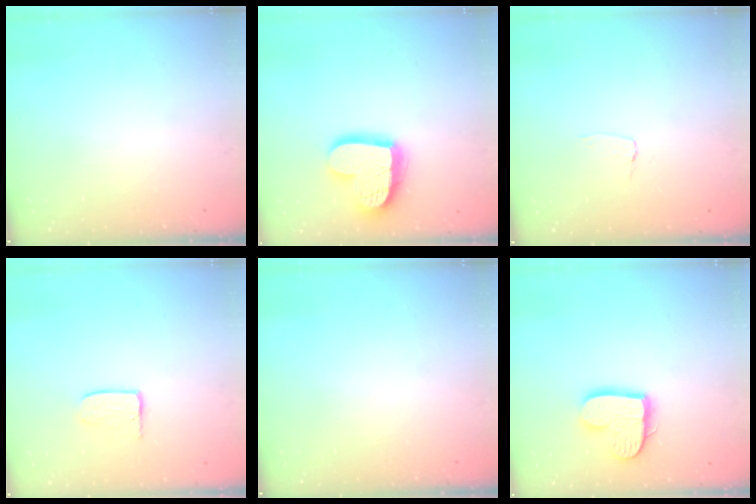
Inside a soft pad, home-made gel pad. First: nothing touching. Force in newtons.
{"total": 16.9, "press": 16.9, "slide": 1.6}
{"total": 2.6, "press": 2.6, "slide": 0.2}
{"total": 3.9, "press": 3.9, "slide": 0.4}
{"total": 0.0}
{"total": 12.5, "press": 12.4, "slide": 1.1}